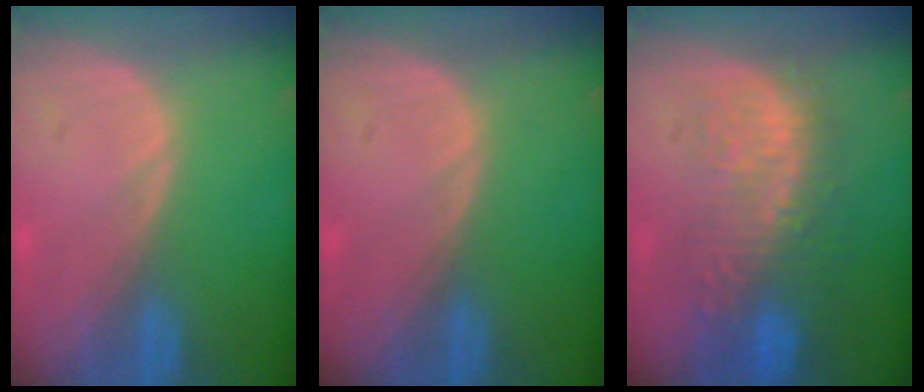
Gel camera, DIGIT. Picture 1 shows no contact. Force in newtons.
{"total": 0.0}
{"total": 11.1, "press": 9.7, "slide": 5.5}